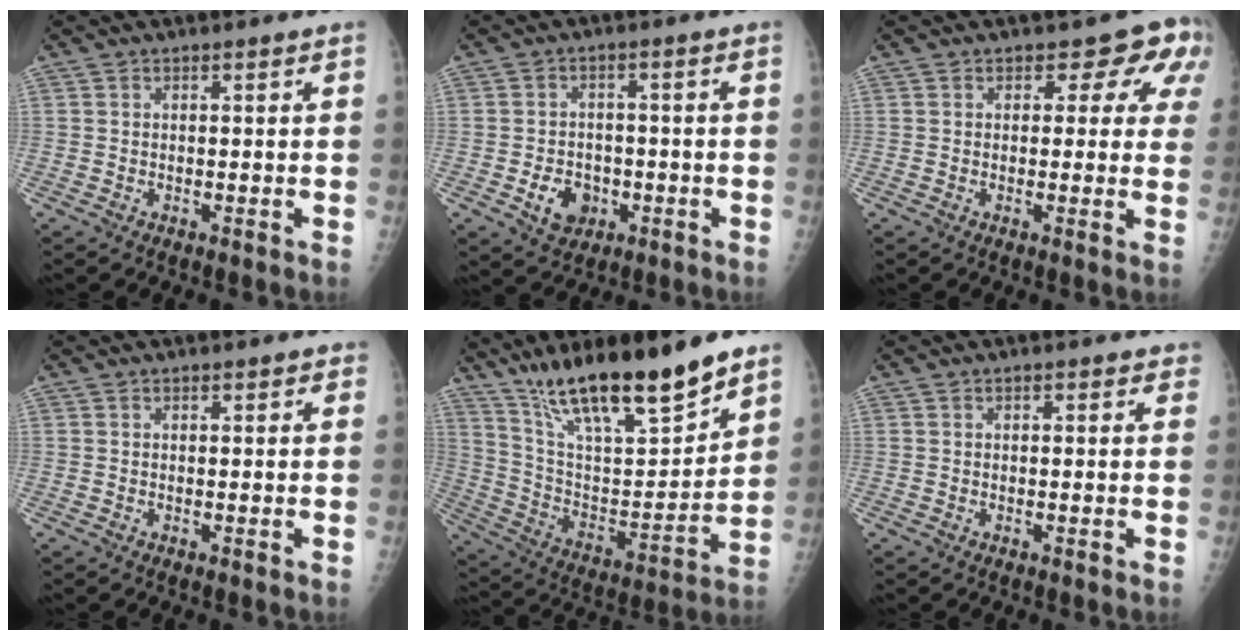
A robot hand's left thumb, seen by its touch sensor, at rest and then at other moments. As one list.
[{"total": 6.2, "force": [-2.2, 4.8, 3.2], "torque": [-0.033, 0.013, -0.031]}, {"total": 7.0, "force": [3.2, 4.7, 4.2], "torque": [-0.001, -0.007, 0.022]}, {"total": 1.1, "force": [0.7, 0.5, 0.6], "torque": [-0.002, -0.002, 0.007]}, {"total": 23.3, "force": [17.0, 5.3, 15.1], "torque": [-0.230, -0.073, 0.303]}, {"total": 1.7, "force": [1.1, 1.0, 0.9], "torque": [0.004, -0.002, 0.008]}]